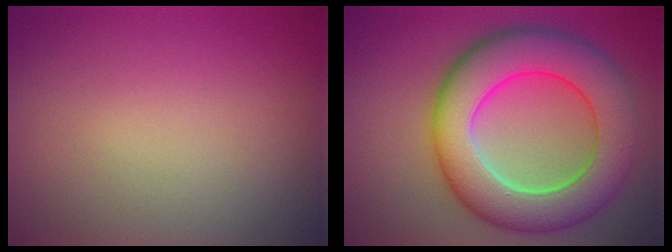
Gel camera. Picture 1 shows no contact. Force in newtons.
{"total": 10.7, "press": 10.7, "slide": 0.4}